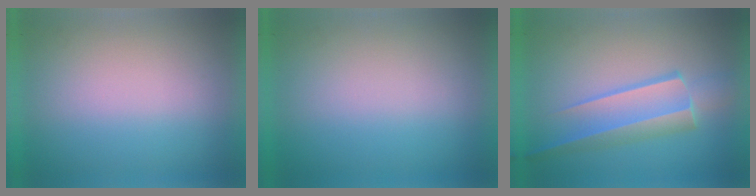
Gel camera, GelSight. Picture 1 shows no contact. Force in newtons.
{"total": 0.0}
{"total": 3.2}